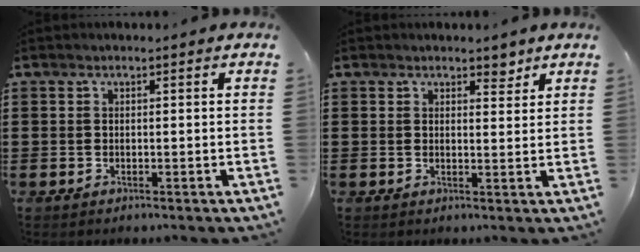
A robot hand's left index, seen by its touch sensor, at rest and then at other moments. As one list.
[{"total": 2.7, "force": [2.3, 1.1, 1.1], "torque": [-0.011, 0.001, 0.038]}]